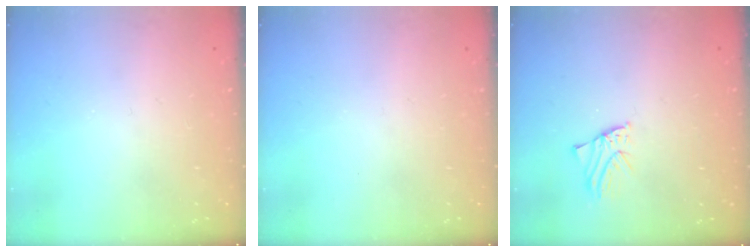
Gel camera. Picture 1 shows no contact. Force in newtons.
{"total": 0.0}
{"total": 1.2, "press": 1.2, "slide": 0.0}